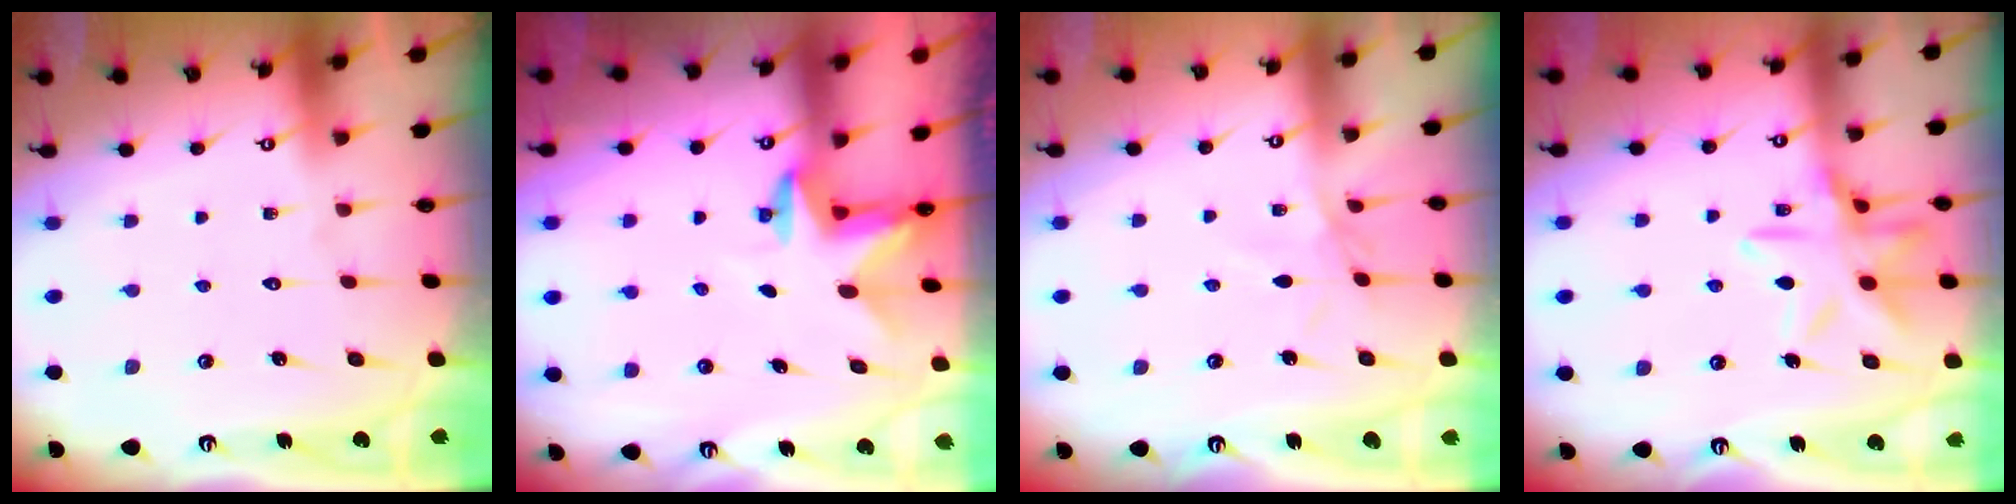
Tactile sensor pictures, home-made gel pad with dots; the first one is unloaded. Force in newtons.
{"total": 2.4, "press": 2.3, "slide": 0.4}
{"total": 2.5, "press": 2.5, "slide": 0.6}
{"total": 13.4, "press": 13.3, "slide": 0.8}